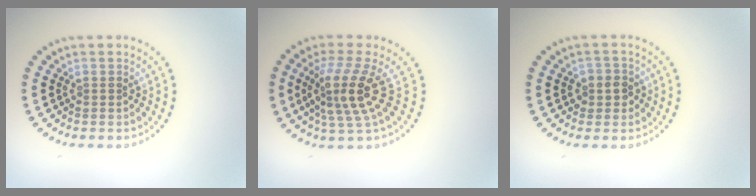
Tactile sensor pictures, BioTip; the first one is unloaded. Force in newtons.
{"total": 4.4, "press": 3.3, "slide": 2.9}
{"total": 1.9, "press": 1.8, "slide": 0.7}